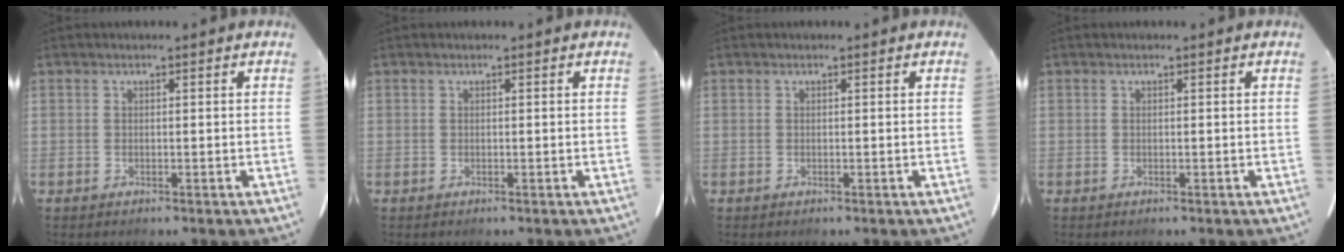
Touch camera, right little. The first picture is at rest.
{"total": 0.0}
{"total": 0.0}
{"total": 0.0}